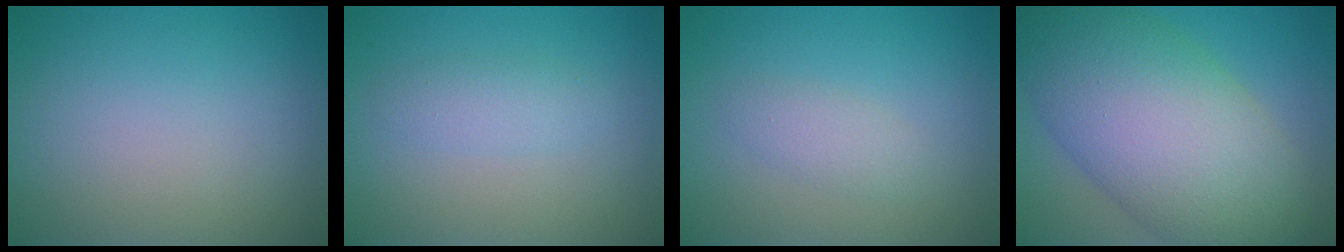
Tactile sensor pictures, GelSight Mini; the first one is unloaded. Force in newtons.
{"total": 1.9, "press": 1.9, "slide": 0.0}
{"total": 1.7, "press": 1.7, "slide": 0.1}
{"total": 14.3, "press": 14.3, "slide": 0.7}